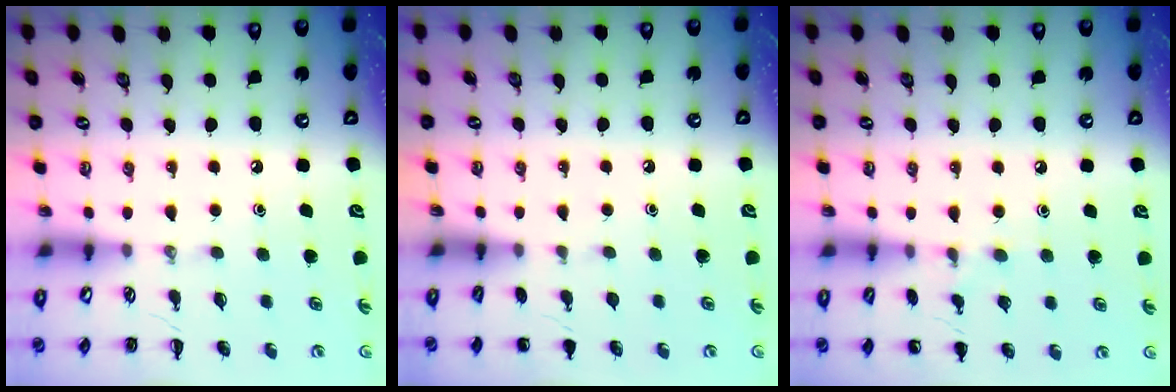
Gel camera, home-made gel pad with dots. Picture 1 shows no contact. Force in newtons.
{"total": 1.1, "press": 1.0, "slide": 0.2}
{"total": 6.6, "press": 6.3, "slide": 2.0}